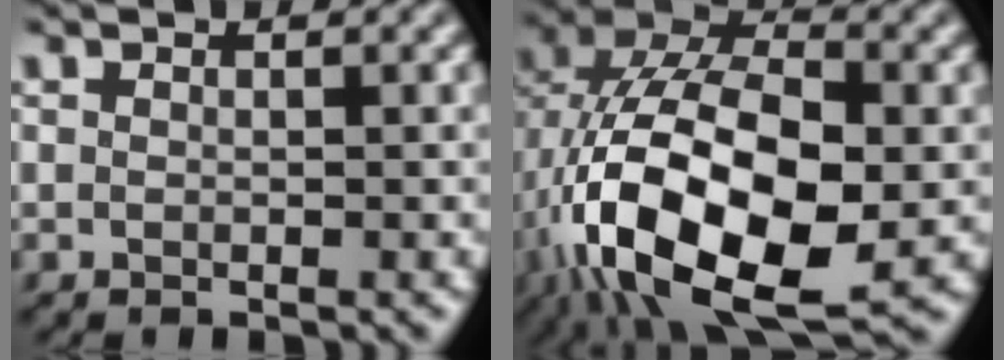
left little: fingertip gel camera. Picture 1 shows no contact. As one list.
[{"total": 16.7, "force": [-4.5, 9.1, 13.3], "torque": [-0.256, -0.007, -0.081]}]